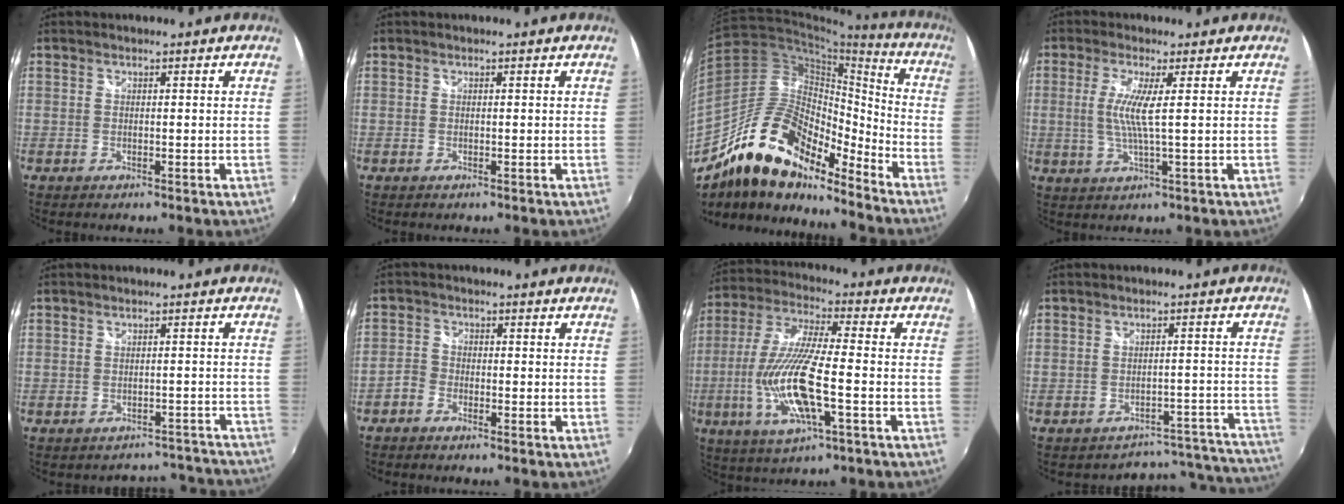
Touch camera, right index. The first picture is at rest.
{"total": 0.0}
{"total": 19.2, "force": [-14.8, 7.3, 9.8], "torque": [-0.183, 0.005, -0.273]}
{"total": 5.4, "force": [0.7, -0.3, 5.4], "torque": [-0.115, -0.008, 0.012]}
{"total": 8.0, "force": [-7.3, 3.2, -0.5], "torque": [0.027, 0.045, -0.076]}
{"total": 2.5, "force": [-1.8, 1.7, 0.6], "torque": [-0.017, 0.007, -0.039]}
{"total": 16.3, "force": [-4.2, 3.7, 15.4], "torque": [-0.318, -0.016, -0.079]}
{"total": 13.6, "force": [-12.9, 4.2, -0.3], "torque": [0.037, 0.061, -0.154]}